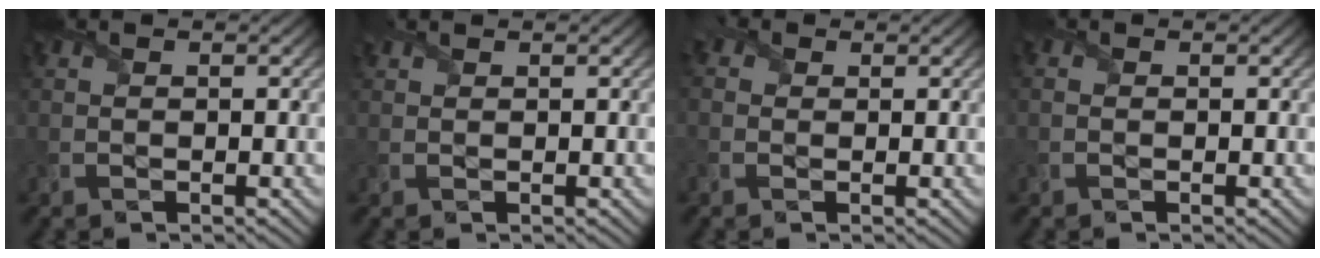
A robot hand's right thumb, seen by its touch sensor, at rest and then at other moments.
{"total": 0.9, "force": [0.9, 0.1, 0.0], "torque": [-0.005, 0.004, 0.017]}
{"total": 1.9, "force": [0.5, 1.6, 0.9], "torque": [-0.030, 0.004, 0.002]}
{"total": 0.8, "force": [-0.1, 0.6, 0.5], "torque": [-0.012, -0.001, -0.002]}